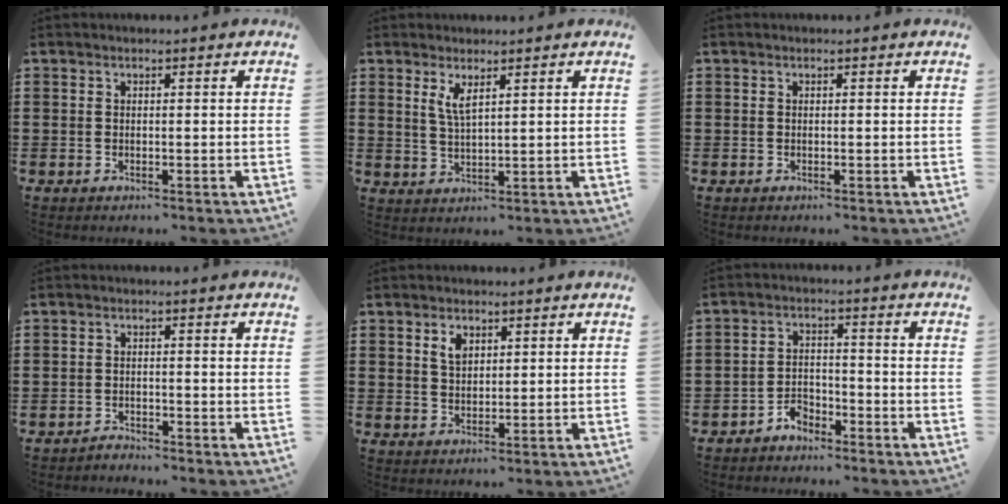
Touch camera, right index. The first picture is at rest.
{"total": 3.2, "force": [1.9, 0.9, 2.4], "torque": [-0.051, 0.003, 0.032]}
{"total": 0.0}
{"total": 1.5, "force": [-1.5, 0.2, -0.1], "torque": [-0.003, 0.005, -0.033]}
{"total": 2.7, "force": [1.4, 1.7, 1.7], "torque": [-0.031, 0.001, 0.025]}
{"total": 3.3, "force": [-3.0, 1.4, 0.4], "torque": [-0.015, 0.008, -0.061]}